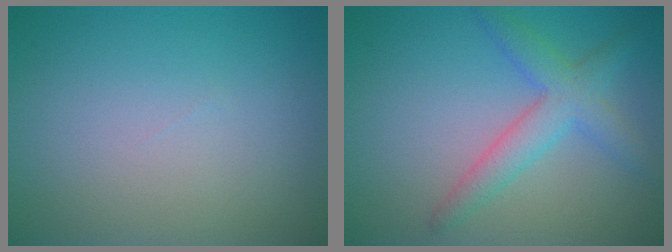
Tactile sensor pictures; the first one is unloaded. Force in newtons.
{"total": 3.9, "press": 3.9, "slide": 0.2}